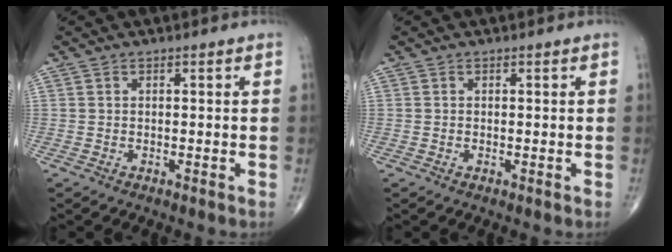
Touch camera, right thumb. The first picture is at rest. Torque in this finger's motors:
{"motor_torque": [-0.55, 0.07, -0.16, -0.09, -0.03]}